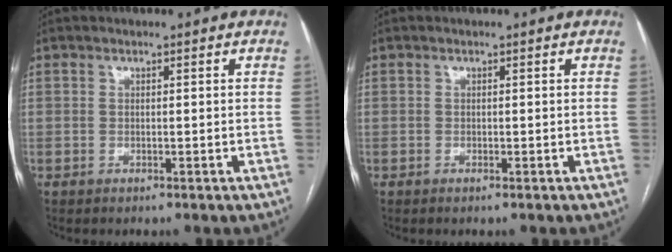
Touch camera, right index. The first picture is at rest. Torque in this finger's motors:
{"motor_torque": [-0.01, -0.01, -0.02, 0.01]}